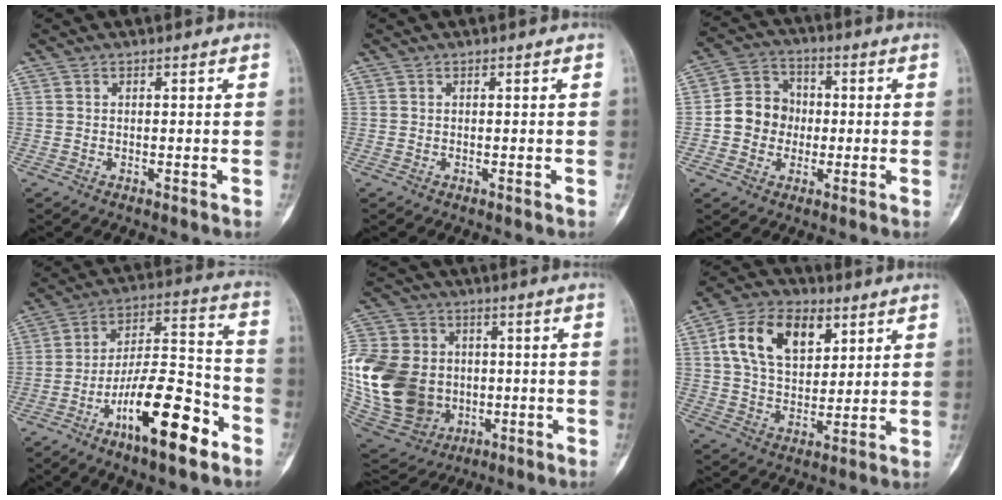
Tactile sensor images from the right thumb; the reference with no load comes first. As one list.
[{"total": 0.0}, {"total": 8.9, "force": [-0.9, 8.0, 3.8], "torque": [-0.032, 0.025, -0.026]}, {"total": 19.3, "force": [-10.2, 6.0, 15.1], "torque": [-0.246, 0.076, -0.171]}, {"total": 27.8, "force": [-2.6, 22.1, 16.7], "torque": [-0.375, 0.016, -0.027]}, {"total": 14.7, "force": [5.6, 9.2, 10.0], "torque": [-0.156, -0.005, 0.103]}]